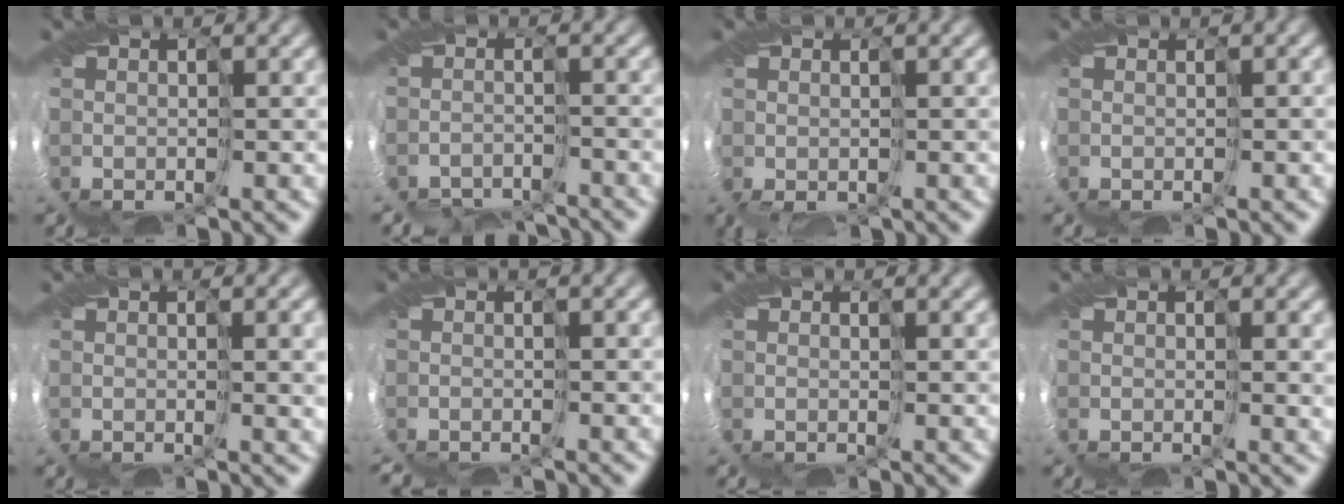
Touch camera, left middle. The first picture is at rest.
{"total": 6.3, "force": [-6.1, -0.6, -1.5], "torque": [0.006, -0.019, -0.081]}
{"total": 2.0, "force": [-1.7, -0.5, -0.9], "torque": [-0.007, -0.023, -0.007]}
{"total": 2.1, "force": [-0.8, -1.4, -1.2], "torque": [0.012, -0.011, 0.005]}
{"total": 3.2, "force": [0.6, 1.0, 3.0], "torque": [-0.036, 0.006, 0.012]}
{"total": 3.4, "force": [-2.8, -1.5, -1.3], "torque": [0.010, -0.019, -0.027]}
{"total": 1.9, "force": [-0.4, -1.4, -1.2], "torque": [0.012, -0.011, 0.009]}
{"total": 1.6, "force": [0.5, 0.5, 1.4], "torque": [-0.022, -0.001, 0.012]}